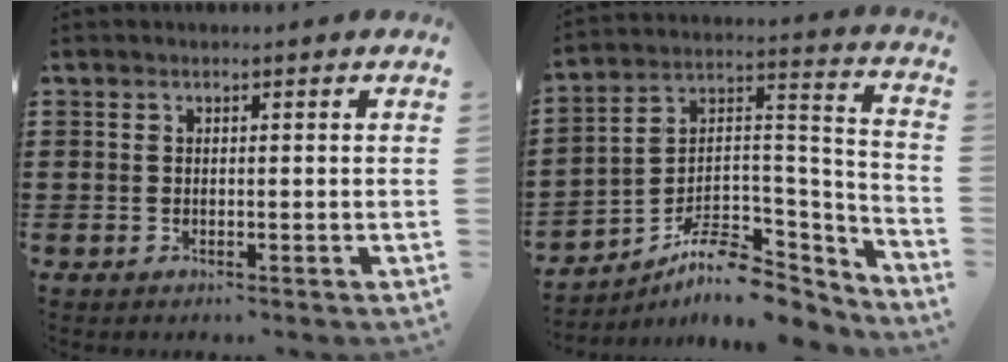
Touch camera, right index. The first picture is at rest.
{"total": 9.0, "force": [-7.0, 3.7, 4.3], "torque": [-0.074, 0.017, -0.133]}